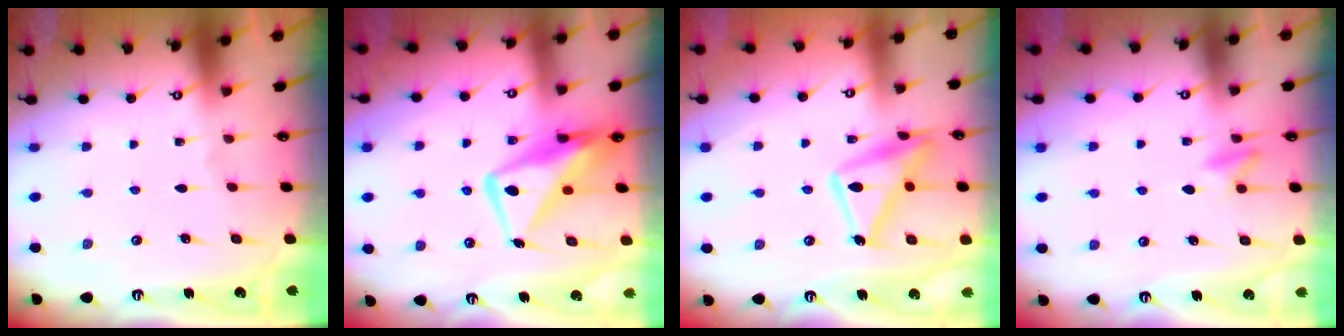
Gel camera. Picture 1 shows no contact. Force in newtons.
{"total": 14.0, "press": 13.9, "slide": 1.4}
{"total": 15.5, "press": 15.5, "slide": 1.2}
{"total": 4.9, "press": 4.8, "slide": 0.6}